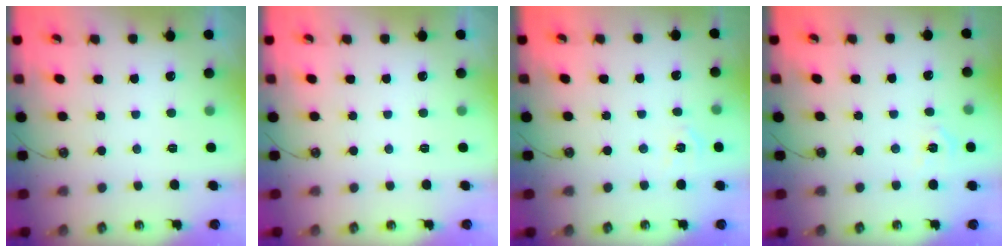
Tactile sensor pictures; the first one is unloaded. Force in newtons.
{"total": 0.0}
{"total": 3.2, "press": 3.1, "slide": 0.5}
{"total": 3.7, "press": 3.7, "slide": 0.4}